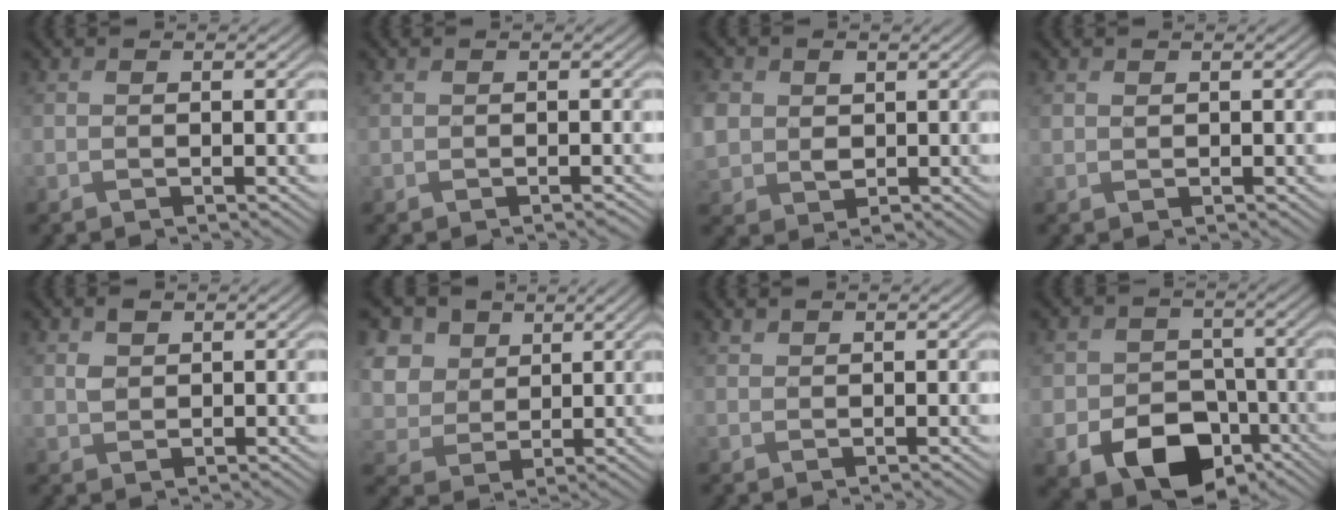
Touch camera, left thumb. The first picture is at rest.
{"total": 0.0}
{"total": 5.8, "force": [1.2, 4.8, 3.0], "torque": [-0.106, -0.004, 0.026]}
{"total": 0.9, "force": [0.6, 0.6, 0.4], "torque": [-0.012, -0.001, 0.016]}
{"total": 2.0, "force": [1.1, 1.4, 1.1], "torque": [-0.023, 0.001, 0.022]}
{"total": 8.9, "force": [4.0, 6.9, 3.8], "torque": [-0.153, 0.011, 0.090]}
{"total": 1.0, "force": [0.9, 0.4, 0.3], "torque": [-0.009, 0.001, 0.019]}
{"total": 11.9, "force": [-5.3, 8.6, 6.4], "torque": [-0.109, -0.040, -0.087]}